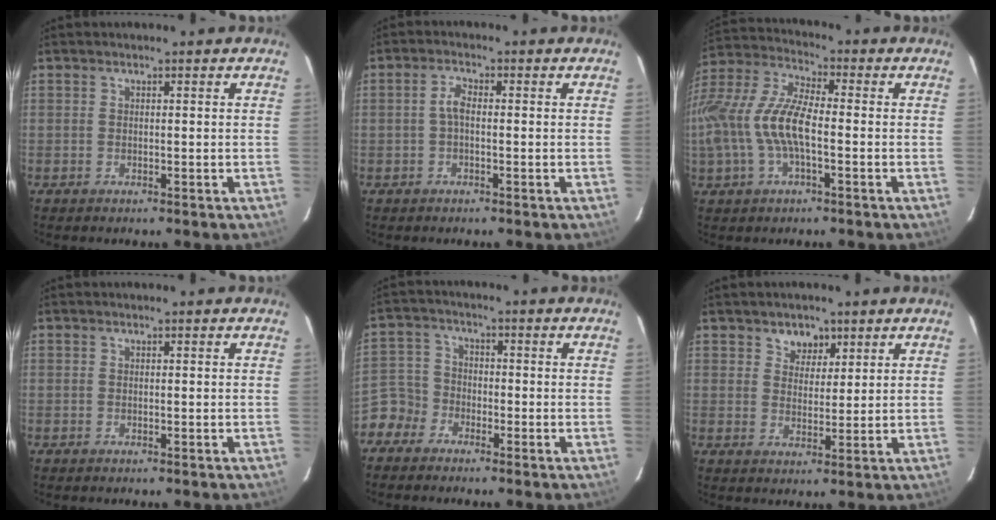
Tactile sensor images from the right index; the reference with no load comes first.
{"total": 2.4, "force": [-0.4, 1.0, 2.1], "torque": [-0.044, 0.009, -0.007]}
{"total": 15.6, "force": [-2.5, 6.2, 14.1], "torque": [-0.296, 0.005, -0.053]}
{"total": 0.0}
{"total": 5.5, "force": [-3.9, 3.9, 0.3], "torque": [-0.013, 0.019, -0.088]}
{"total": 4.3, "force": [2.7, 3.2, 1.1], "torque": [-0.009, 0.002, 0.046]}